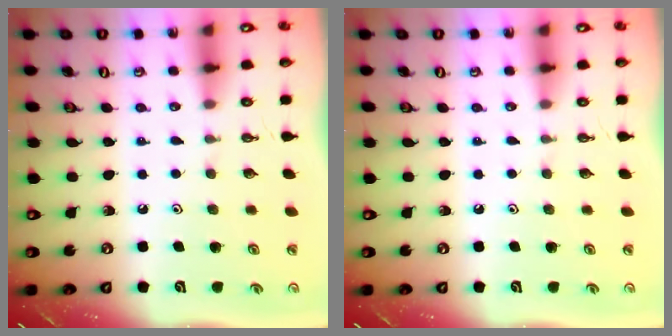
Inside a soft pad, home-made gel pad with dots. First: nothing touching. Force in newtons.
{"total": 0.0}